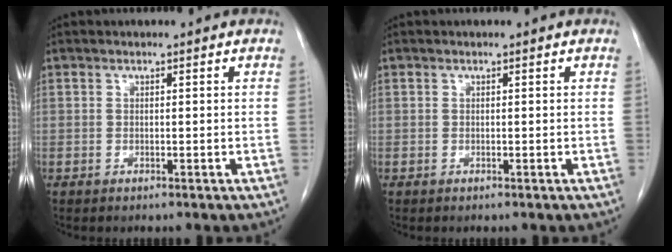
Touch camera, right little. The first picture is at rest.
{"total": 0.0}